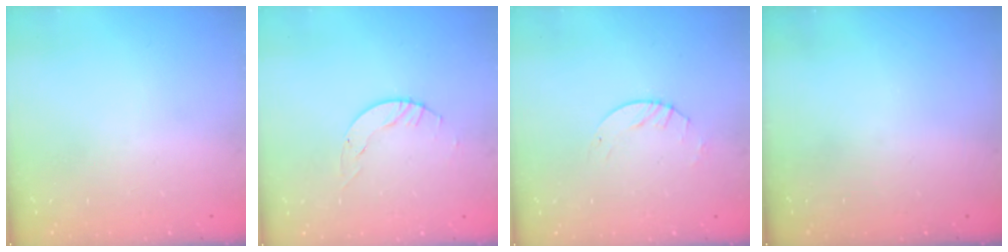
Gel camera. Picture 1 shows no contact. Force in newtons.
{"total": 3.1, "press": 3.1, "slide": 0.4}
{"total": 2.6, "press": 2.6, "slide": 0.3}
{"total": 0.0}